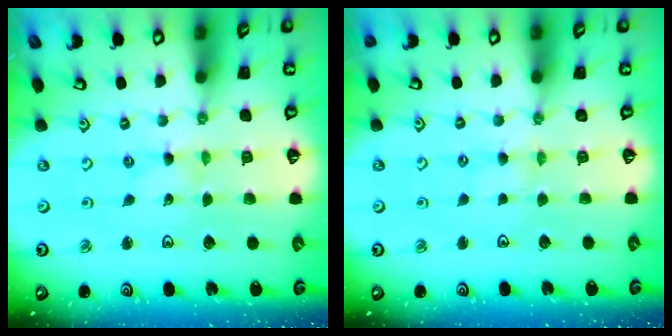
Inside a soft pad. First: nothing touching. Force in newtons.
{"total": 3.3, "press": 3.3, "slide": 0.5}